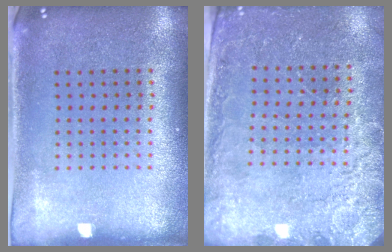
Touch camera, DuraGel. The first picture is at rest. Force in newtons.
{"total": 2.5, "press": 2.5, "slide": 0.5}